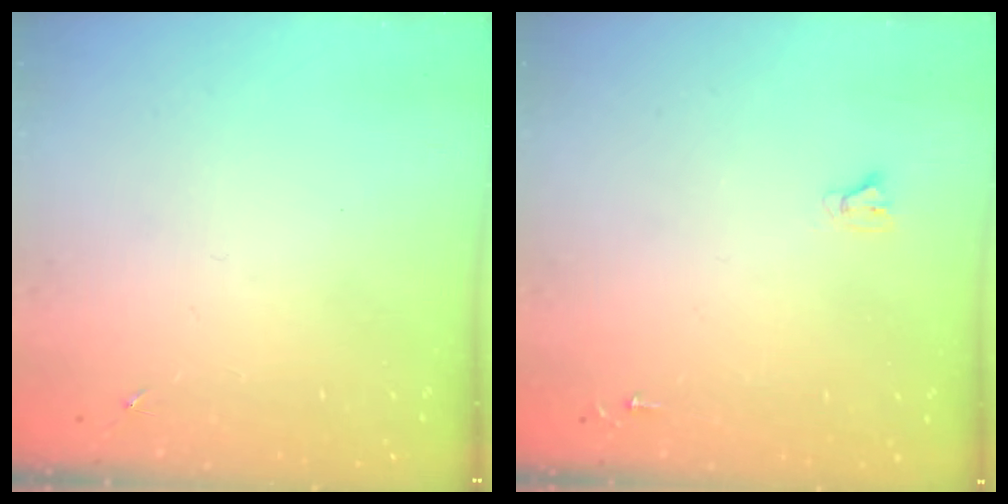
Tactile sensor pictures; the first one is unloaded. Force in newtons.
{"total": 2.0, "press": 2.0, "slide": 0.2}